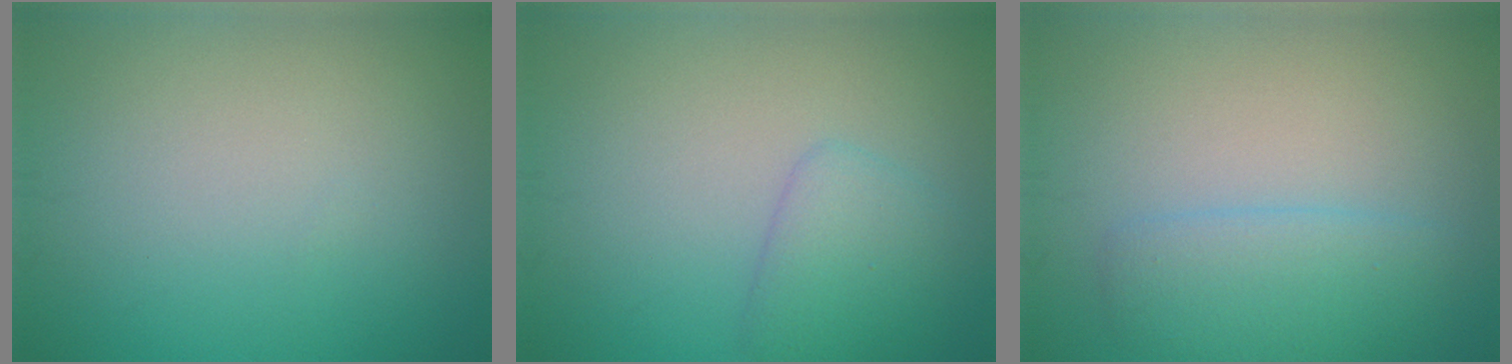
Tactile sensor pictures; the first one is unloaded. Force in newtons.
{"total": 2.6, "press": 2.6, "slide": 0.0}
{"total": 3.3, "press": 3.3, "slide": 0.1}